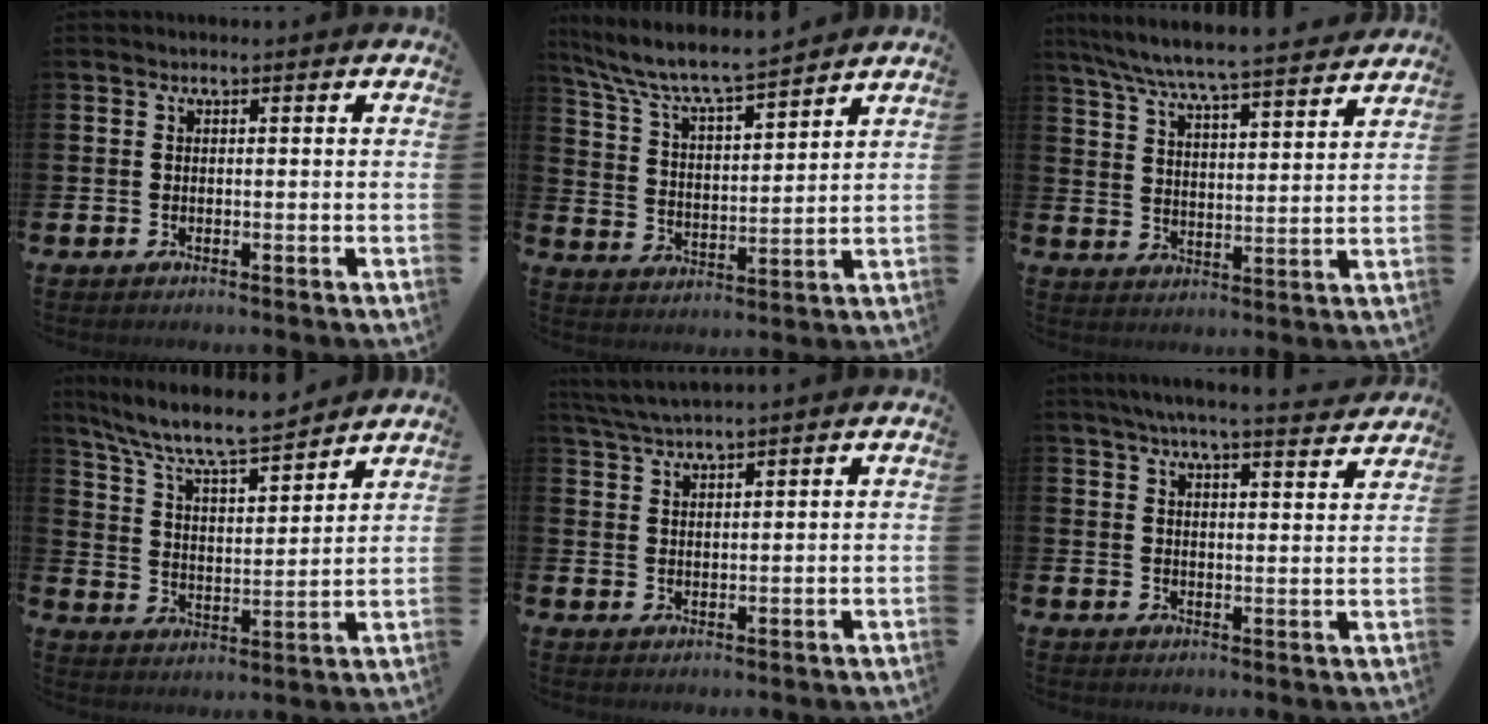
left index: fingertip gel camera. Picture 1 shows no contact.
{"total": 7.7, "force": [7.2, 0.6, 2.6], "torque": [-0.086, -0.051, 0.125]}
{"total": 7.4, "force": [7.0, 0.0, 2.2], "torque": [-0.074, -0.053, 0.122]}
{"total": 8.9, "force": [8.4, 1.0, 2.9], "torque": [-0.096, -0.056, 0.146]}
{"total": 3.5, "force": [3.4, -0.2, 1.0], "torque": [-0.035, -0.010, 0.064]}
{"total": 5.9, "force": [5.6, -0.1, 2.0], "torque": [-0.053, -0.024, 0.098]}